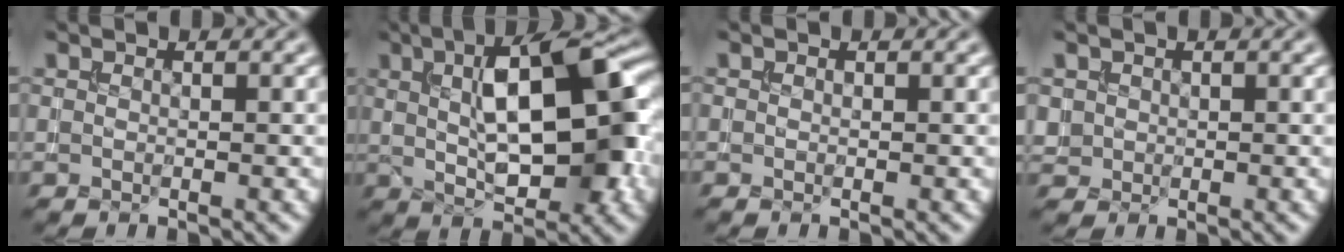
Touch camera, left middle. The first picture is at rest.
{"total": 11.8, "force": [2.0, 4.6, 10.7], "torque": [-0.148, 0.011, 0.031]}
{"total": 0.0}
{"total": 1.1, "force": [0.2, 1.1, 0.1], "torque": [0.005, -0.005, 0.005]}